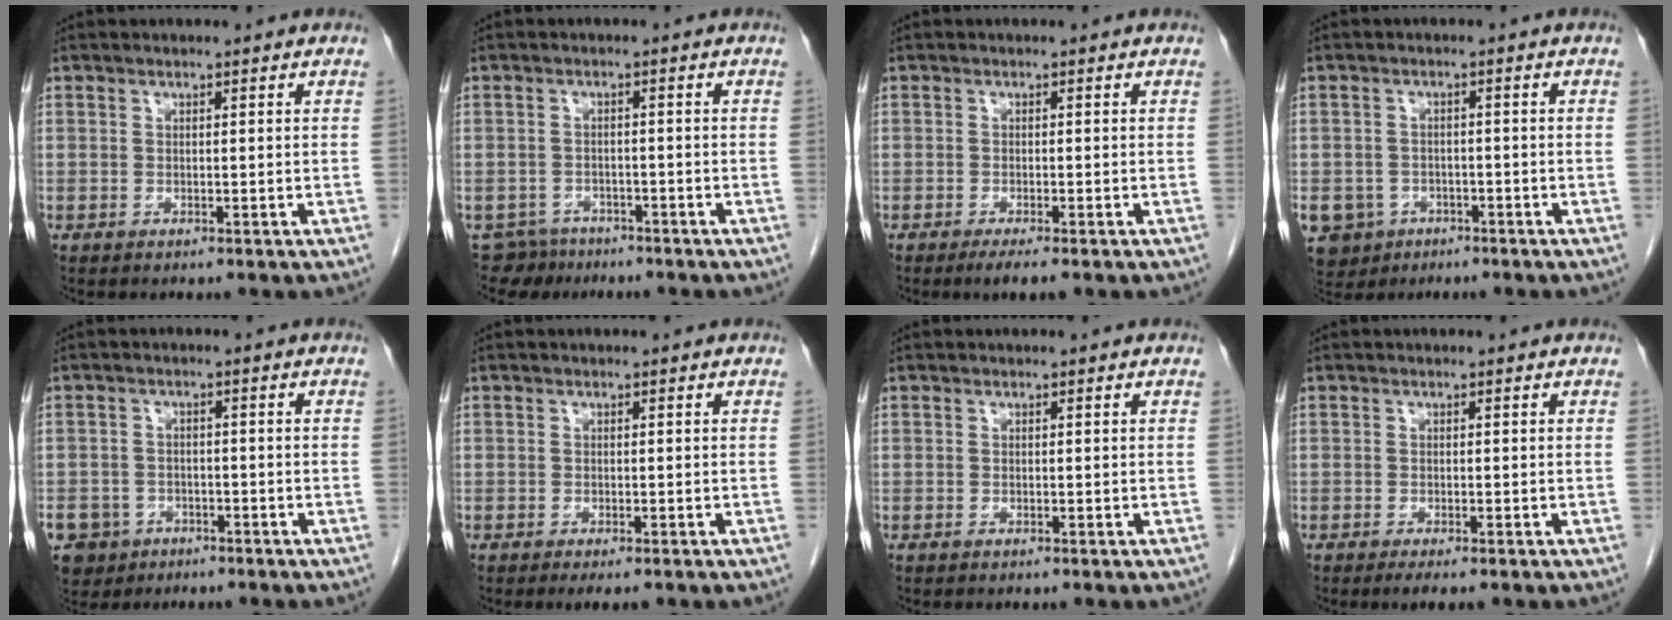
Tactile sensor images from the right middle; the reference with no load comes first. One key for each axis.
{"total": 4.2, "fx": -3.4, "fy": 2.3, "fz": -0.6, "tx": 0.011, "ty": 0.001, "tz": -0.057}
{"total": 2.7, "fx": -1.9, "fy": 0.3, "fz": 1.9, "tx": -0.029, "ty": -0.006, "tz": -0.029}
{"total": 7.1, "fx": -3.6, "fy": 5.9, "fz": 1.3, "tx": -0.034, "ty": 0.005, "tz": -0.051}
{"total": 8.0, "fx": -4.4, "fy": 6.4, "fz": 1.6, "tx": -0.045, "ty": 0.004, "tz": -0.068}
{"total": 2.4, "fx": -1.8, "fy": 0.7, "fz": 1.5, "tx": -0.016, "ty": -0.006, "tz": -0.024}
{"total": 0.0}
{"total": 2.1, "fx": -1.5, "fy": 0.4, "fz": 1.4, "tx": -0.020, "ty": -0.006, "tz": -0.021}